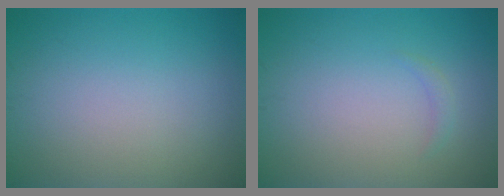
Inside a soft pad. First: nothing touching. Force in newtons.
{"total": 0.7, "press": 0.7, "slide": 0.1}